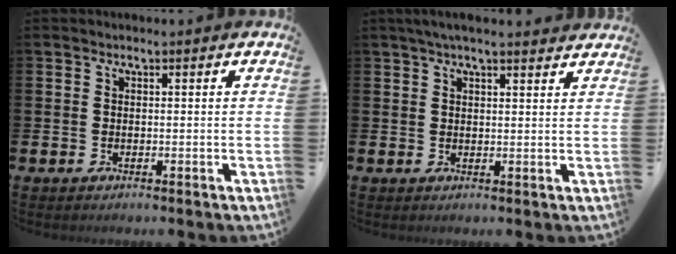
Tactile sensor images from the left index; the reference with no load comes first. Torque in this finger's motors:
{"motor_torque": [1.01, -1.11, 0.18, 0.12]}